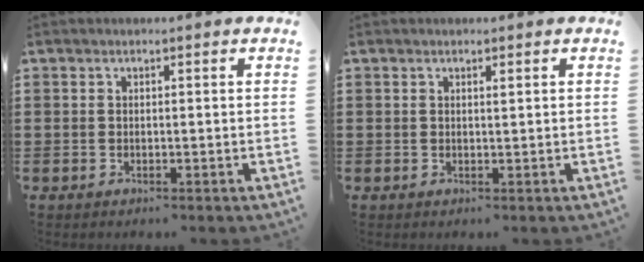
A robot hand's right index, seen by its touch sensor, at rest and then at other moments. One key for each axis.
{"total": 0.5, "fx": 0.3, "fy": 0.0, "fz": 0.4, "tx": -0.009, "ty": 0.000, "tz": 0.006}